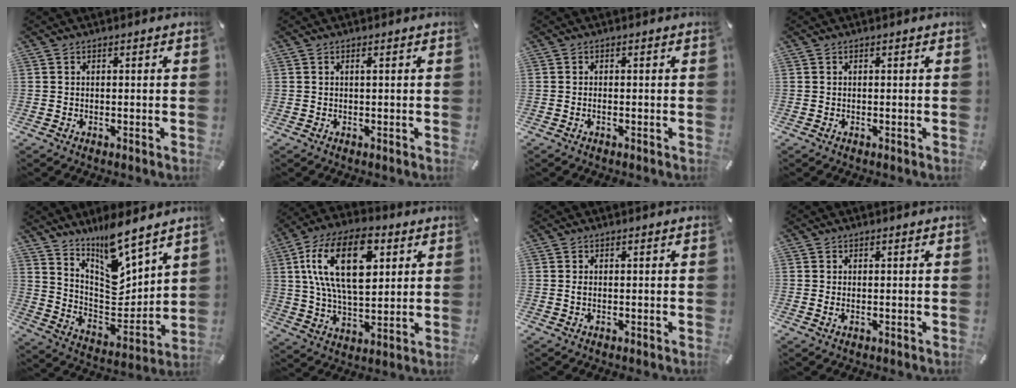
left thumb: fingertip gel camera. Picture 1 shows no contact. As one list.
[{"total": 0.6, "force": [0.2, 0.0, 0.5], "torque": [-0.009, 0.001, 0.002]}, {"total": 0.7, "force": [-0.5, 0.2, 0.5], "torque": [-0.012, -0.002, -0.009]}, {"total": 0.0}, {"total": 11.5, "force": [10.1, 3.2, 4.5], "torque": [-0.076, -0.104, 0.176]}, {"total": 19.8, "force": [6.6, 10.8, 15.3], "torque": [-0.302, -0.006, 0.105]}, {"total": 0.8, "force": [0.0, 0.3, 0.7], "torque": [-0.014, 0.002, -0.002]}, {"total": 0.8, "force": [0.1, 0.4, 0.7], "torque": [-0.008, -0.001, -0.002]}]